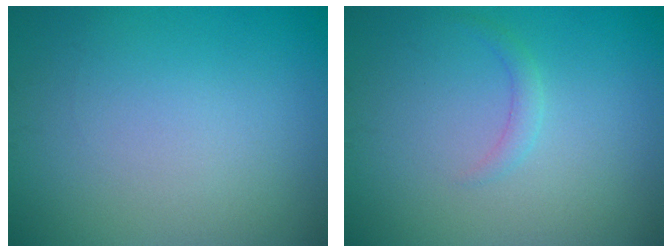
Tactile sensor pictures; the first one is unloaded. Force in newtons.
{"total": 1.1, "press": 1.1, "slide": 0.0}